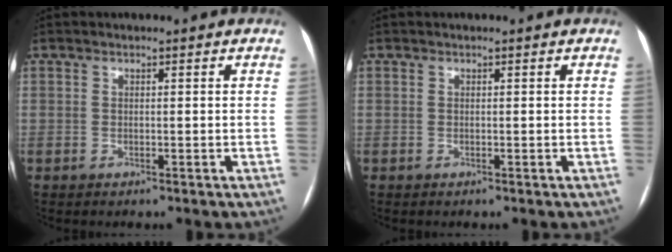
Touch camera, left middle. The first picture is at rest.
{"total": 0.0}